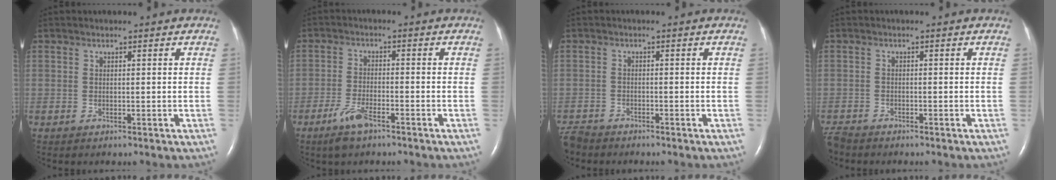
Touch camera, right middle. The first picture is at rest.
{"total": 4.6, "force": [-3.2, 1.1, 3.2], "torque": [-0.076, -0.005, -0.060]}
{"total": 3.6, "force": [-3.4, 1.0, 0.2], "torque": [-0.008, -0.011, -0.066]}
{"total": 2.9, "force": [-2.7, 0.7, 0.4], "torque": [-0.010, -0.010, -0.051]}